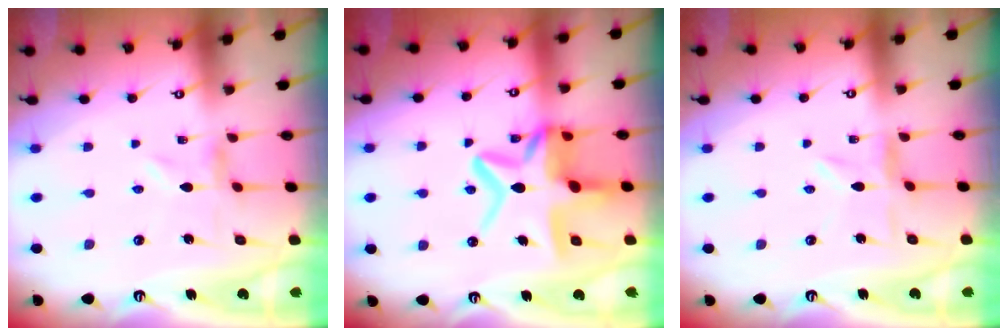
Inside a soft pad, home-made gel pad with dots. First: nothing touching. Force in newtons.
{"total": 16.8, "press": 16.7, "slide": 1.8}
{"total": 1.7, "press": 1.7, "slide": 0.2}